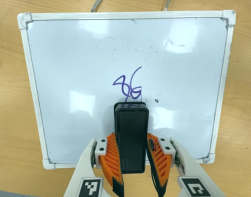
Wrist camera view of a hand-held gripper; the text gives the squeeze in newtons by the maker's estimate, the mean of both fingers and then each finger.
{"total": 8.1, "left": 6.3, "right": 9.9}